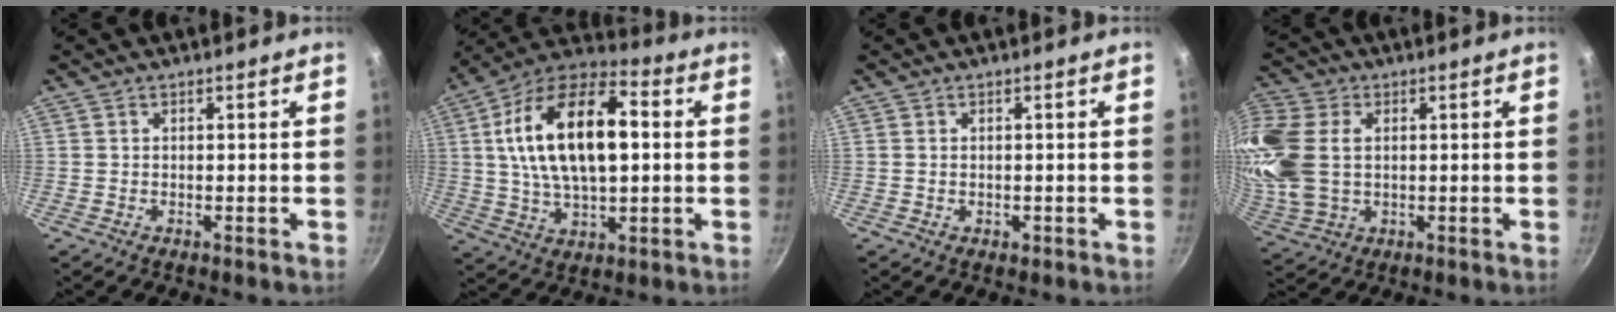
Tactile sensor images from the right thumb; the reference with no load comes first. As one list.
[{"total": 21.4, "force": [2.9, 10.8, 18.3], "torque": [-0.320, 0.021, 0.042]}, {"total": 1.0, "force": [-0.2, 0.8, 0.6], "torque": [-0.004, 0.002, 0.000]}, {"total": 20.0, "force": [2.4, 14.2, 14.0], "torque": [-0.369, 0.011, 0.057]}]